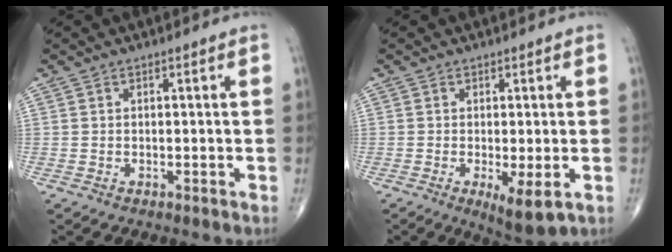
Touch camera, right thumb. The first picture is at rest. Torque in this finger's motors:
{"motor_torque": [-0.41, 0.10, -0.04, -0.08, 0.00]}